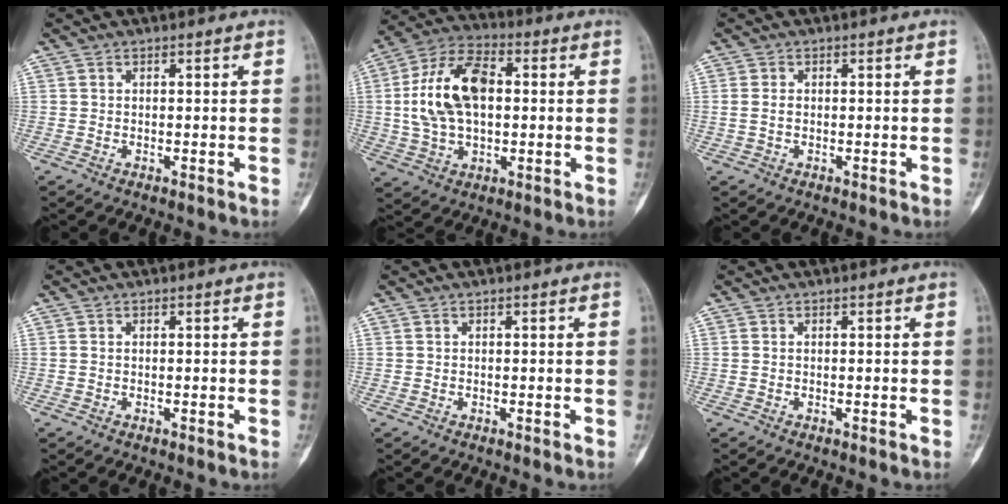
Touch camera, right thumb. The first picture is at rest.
{"total": 16.1, "force": [1.5, 9.5, 12.9], "torque": [-0.240, 0.024, 0.024]}
{"total": 1.6, "force": [-0.1, 1.0, 1.2], "torque": [-0.027, 0.001, -0.002]}
{"total": 0.0}
{"total": 0.0}
{"total": 0.0}